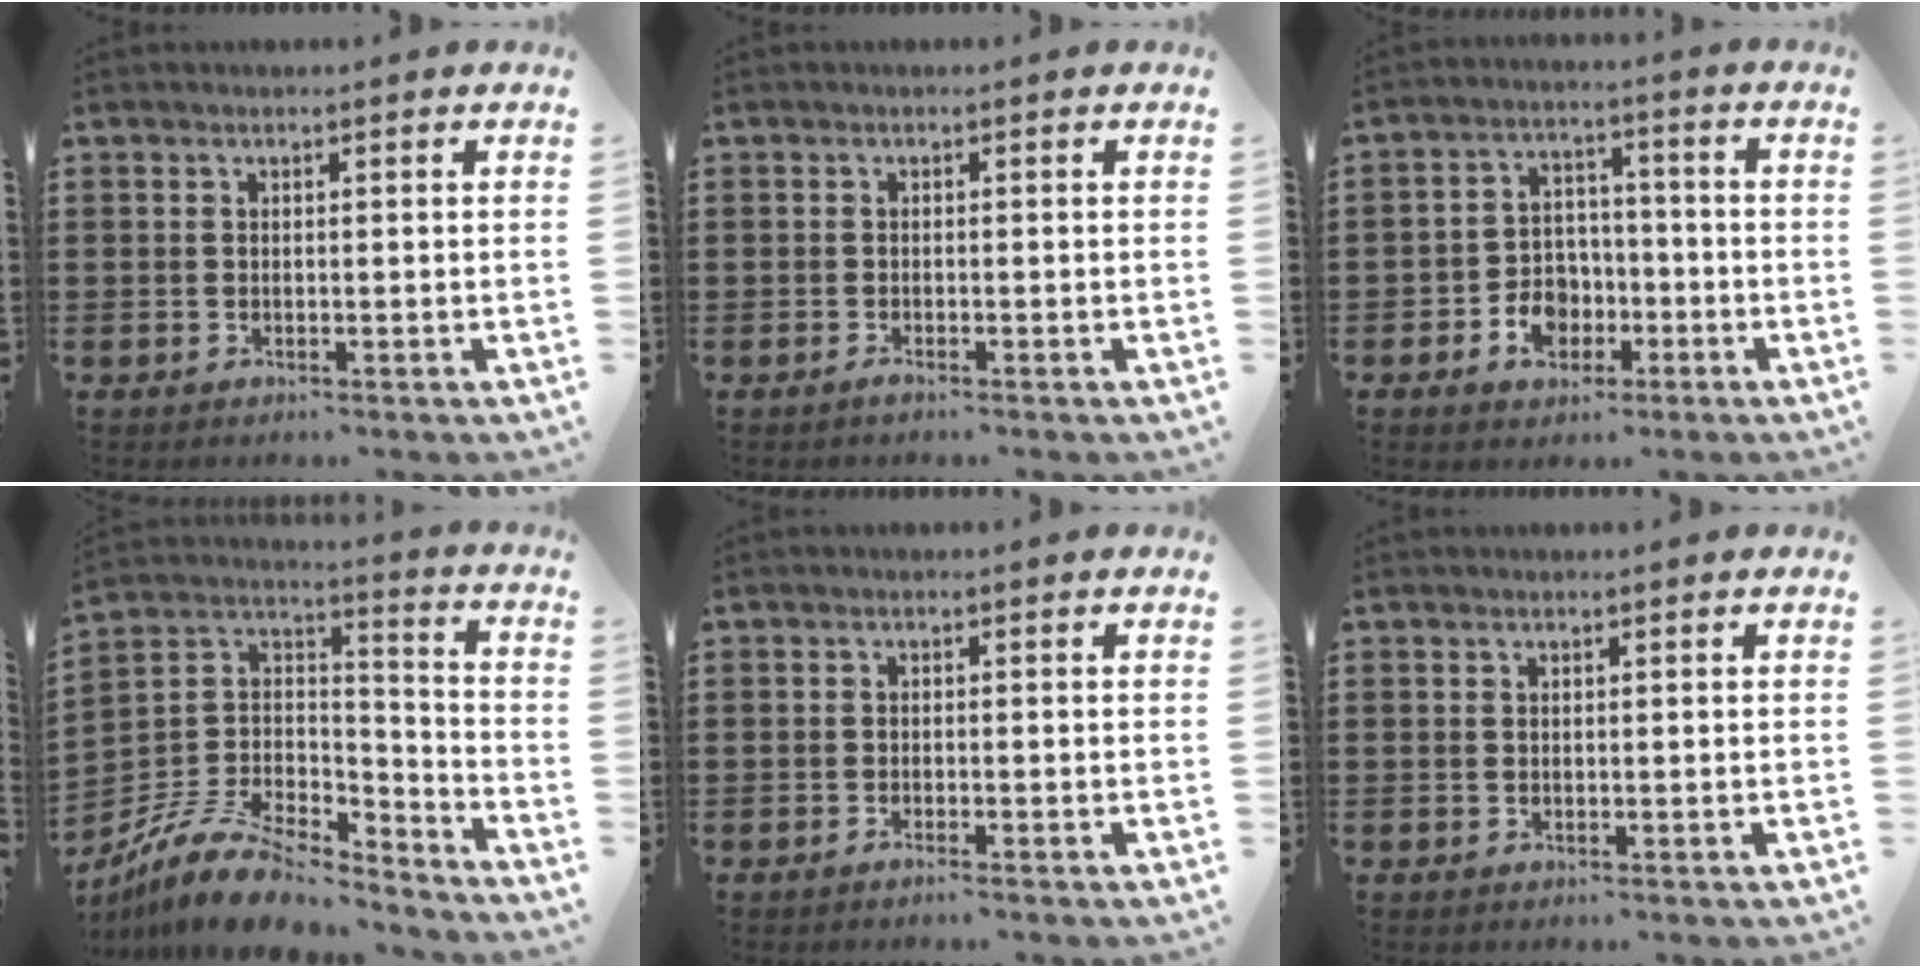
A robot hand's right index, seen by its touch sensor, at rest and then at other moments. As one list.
[{"total": 0.7, "force": [-0.6, 0.0, 0.4], "torque": [-0.010, -0.004, -0.010]}, {"total": 6.0, "force": [-2.6, 4.8, 2.5], "torque": [-0.047, 0.017, -0.044]}, {"total": 10.8, "force": [-9.0, 3.8, 4.7], "torque": [-0.103, 0.023, -0.177]}, {"total": 0.8, "force": [-0.7, 0.0, 0.4], "torque": [-0.010, -0.003, -0.013]}, {"total": 0.0}]